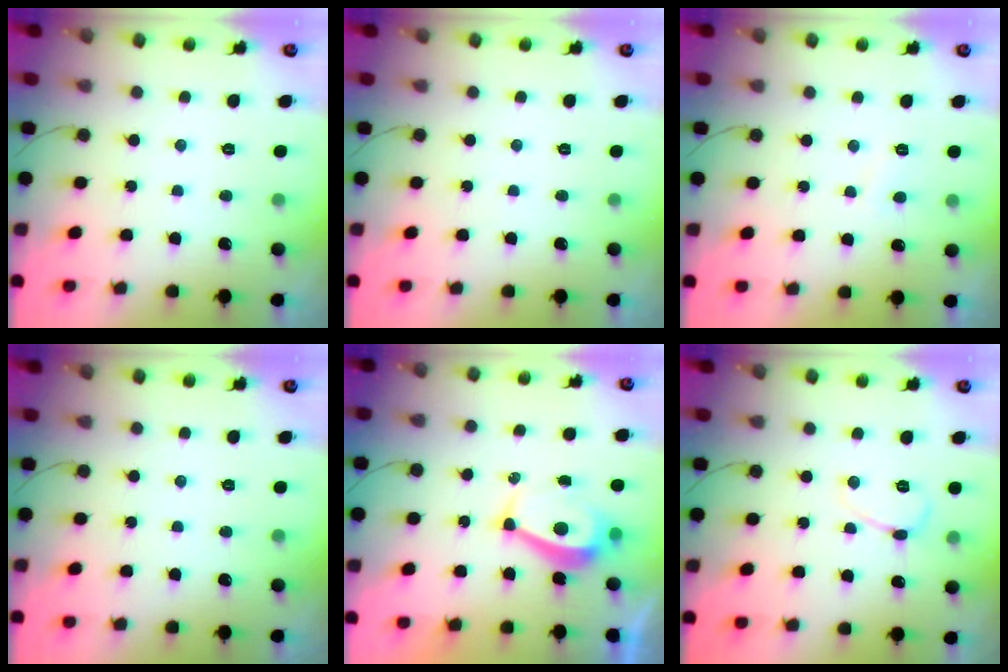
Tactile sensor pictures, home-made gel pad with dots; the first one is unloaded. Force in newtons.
{"total": 0.0}
{"total": 4.2, "press": 4.1, "slide": 0.5}
{"total": 0.0}
{"total": 7.2, "press": 7.2, "slide": 0.8}
{"total": 5.6, "press": 5.6, "slide": 0.6}